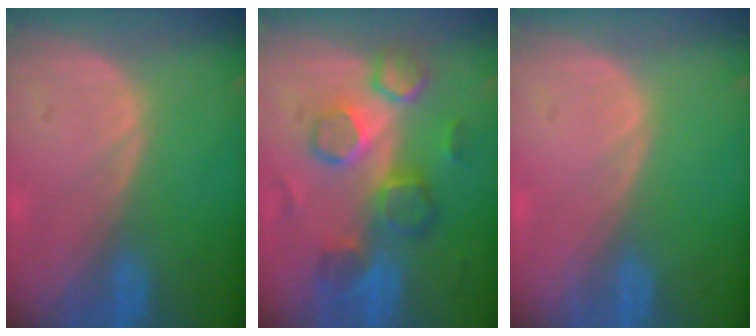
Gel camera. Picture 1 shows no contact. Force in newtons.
{"total": 9.6, "press": 8.8, "slide": 3.7}
{"total": 0.0}